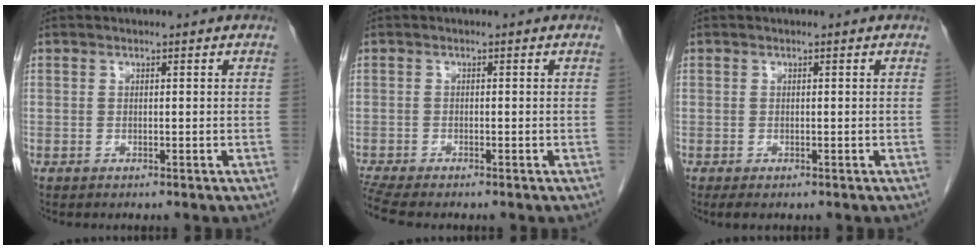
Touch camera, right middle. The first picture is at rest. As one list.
[{"total": 3.2, "force": [-3.0, -0.3, 1.2], "torque": [-0.033, -0.016, -0.057]}, {"total": 1.2, "force": [-0.8, 0.5, 0.8], "torque": [-0.015, -0.004, -0.006]}]